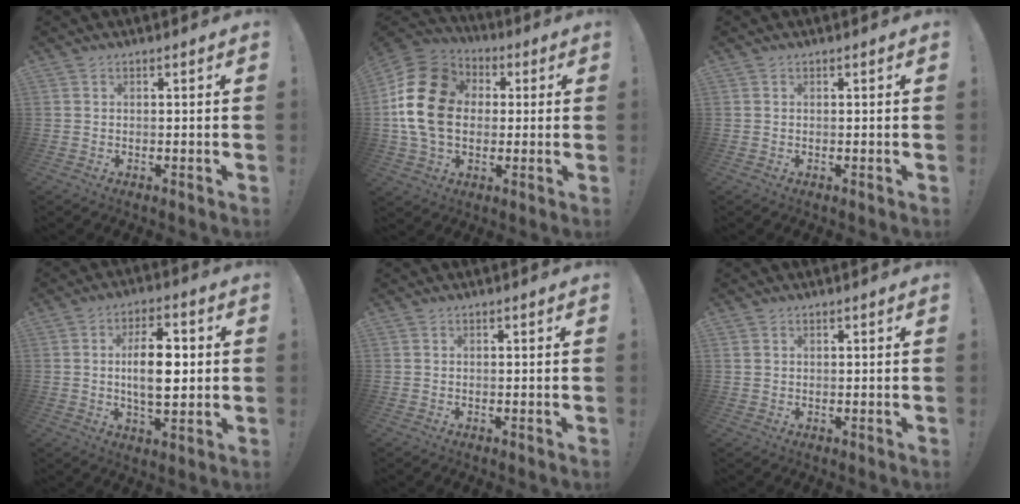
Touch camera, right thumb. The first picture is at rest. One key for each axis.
{"total": 20.9, "fx": 1.7, "fy": 15.7, "fz": 13.8, "tx": -0.243, "ty": 0.010, "tz": 0.032}
{"total": 0.0}
{"total": 12.8, "fx": 0.6, "fy": 6.5, "fz": 10.9, "tx": -0.180, "ty": 0.000, "tz": 0.004}
{"total": 0.0}
{"total": 0.9, "fx": 0.6, "fy": 0.6, "fz": 0.3, "tx": -0.008, "ty": 0.001, "tz": 0.013}